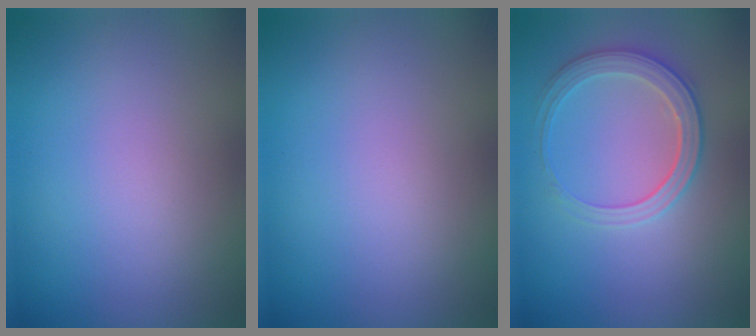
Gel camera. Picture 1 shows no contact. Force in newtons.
{"total": 0.0}
{"total": 3.0, "press": 2.9, "slide": 0.2}